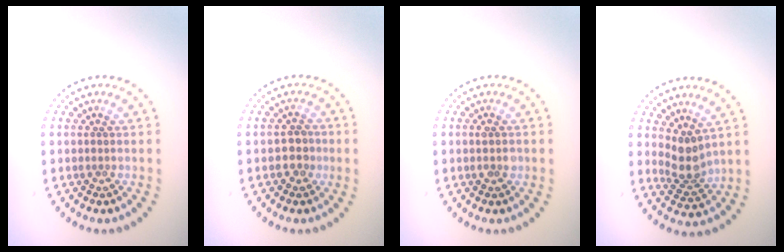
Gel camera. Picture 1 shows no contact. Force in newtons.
{"total": 1.9, "press": 1.8, "slide": 0.6}
{"total": 1.1, "press": 1.1, "slide": 0.2}
{"total": 2.7, "press": 2.0, "slide": 1.8}